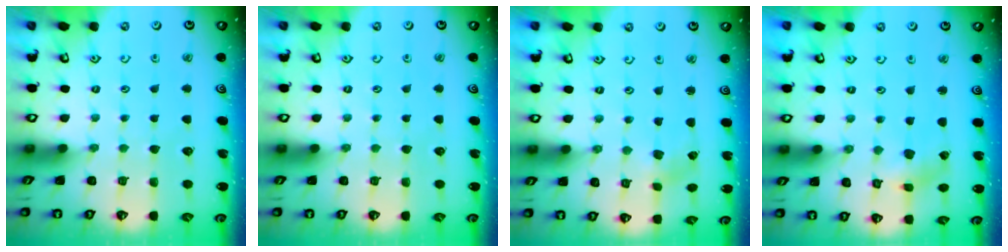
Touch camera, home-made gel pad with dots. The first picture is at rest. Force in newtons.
{"total": 0.0}
{"total": 2.8, "press": 2.8, "slide": 0.3}
{"total": 1.6, "press": 1.5, "slide": 0.4}